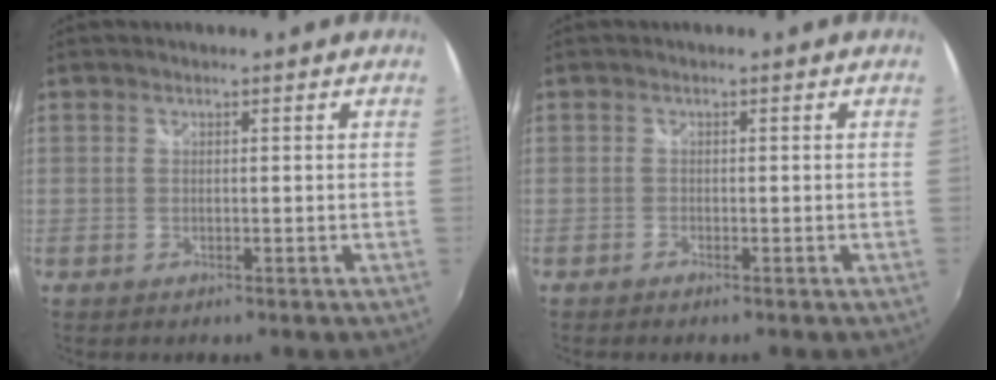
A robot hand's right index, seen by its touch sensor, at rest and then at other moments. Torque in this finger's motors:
{"motor_torque": [0.09, 0.03, 0.03, -0.02]}